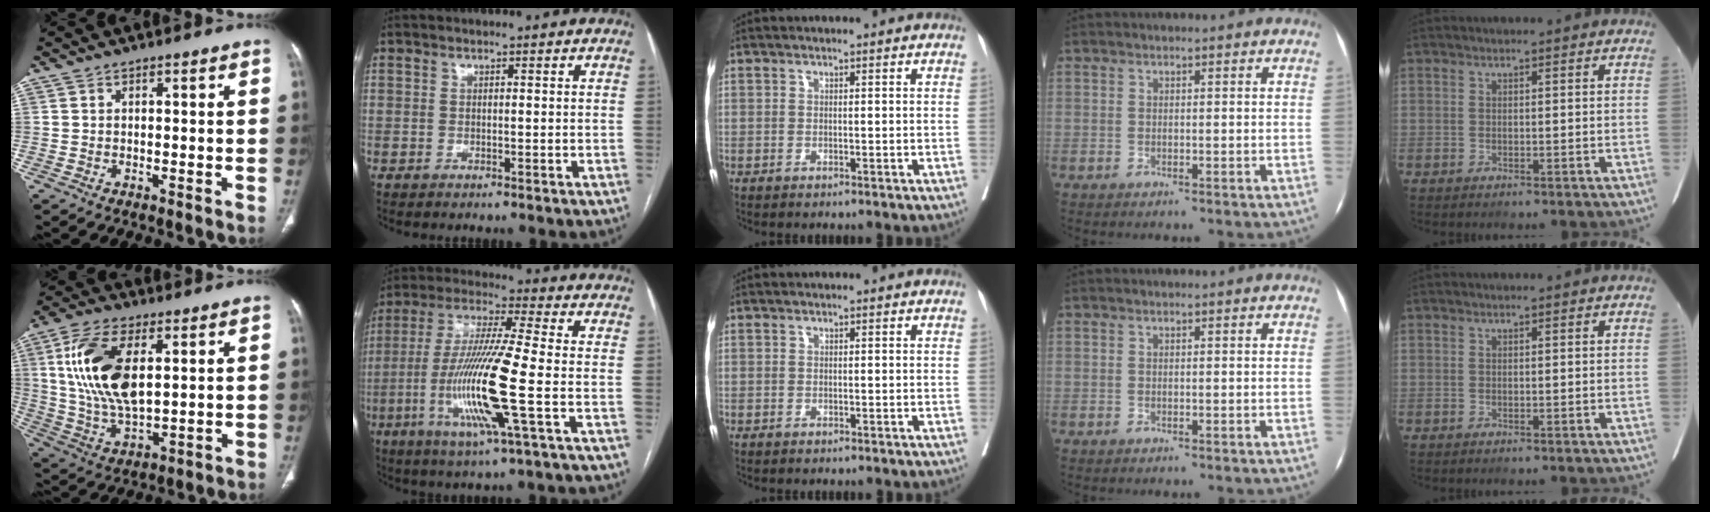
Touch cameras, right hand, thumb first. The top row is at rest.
{"thumb": {"total": 16.5, "force": [4.1, 8.1, 13.8], "torque": [-0.272, -0.013, 0.084]}, "index": {"total": 15.5, "force": [-3.7, -0.2, 15.1], "torque": [-0.311, -0.016, -0.078]}}